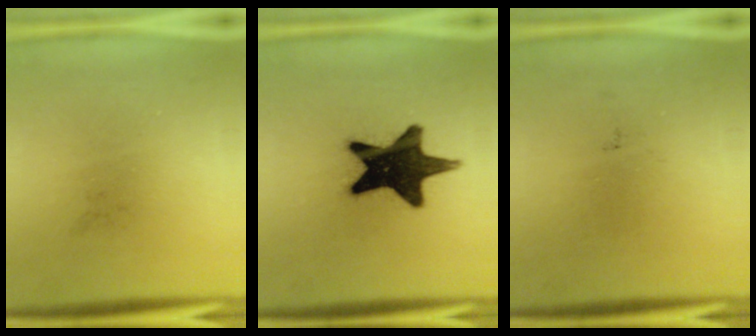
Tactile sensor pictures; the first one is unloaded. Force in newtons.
{"total": 18.2}
{"total": 0.0}